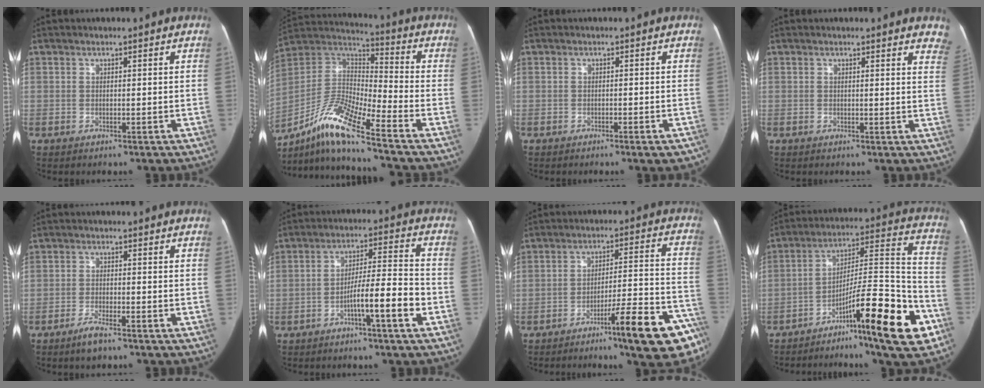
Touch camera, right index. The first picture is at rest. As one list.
[{"total": 15.1, "force": [-10.5, 0.8, 10.8], "torque": [-0.221, 0.004, -0.192]}, {"total": 2.5, "force": [-1.8, 0.4, 1.8], "torque": [-0.014, -0.003, -0.022]}, {"total": 6.3, "force": [5.9, 1.6, 1.7], "torque": [0.011, -0.019, 0.031]}, {"total": 3.1, "force": [-2.4, 0.4, 2.0], "torque": [-0.046, -0.004, -0.044]}, {"total": 8.7, "force": [-3.8, -0.1, 7.8], "torque": [-0.120, 0.017, -0.062]}, {"total": 15.4, "force": [-9.8, 1.1, 11.8], "torque": [-0.121, 0.031, -0.139]}, {"total": 20.1, "force": [-10.7, 1.3, 17.0], "torque": [-0.241, 0.012, -0.165]}]